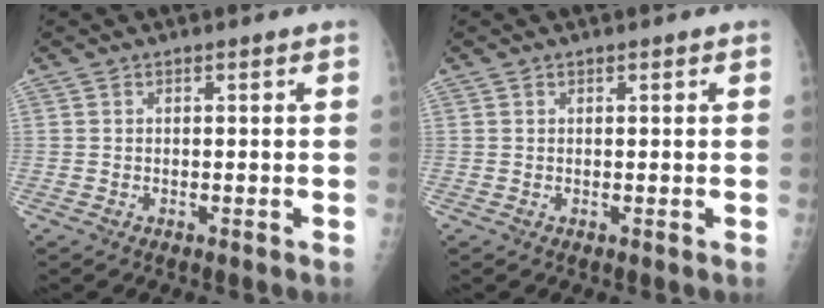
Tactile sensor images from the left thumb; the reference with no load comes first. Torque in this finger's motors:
{"motor_torque": [-0.21, 0.01, -0.22, -0.06, -0.01]}